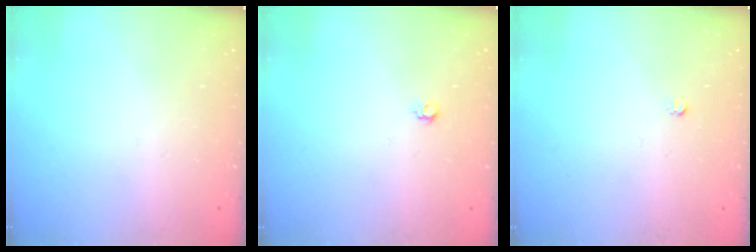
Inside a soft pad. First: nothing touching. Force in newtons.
{"total": 4.0, "press": 3.9, "slide": 0.7}
{"total": 2.5, "press": 2.5, "slide": 0.2}